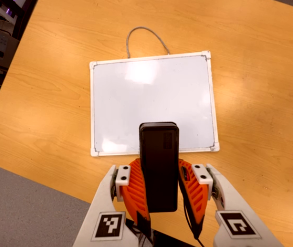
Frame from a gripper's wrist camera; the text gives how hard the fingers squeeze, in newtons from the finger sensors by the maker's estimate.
{"total": 6.2, "left": 5.5, "right": 6.9}